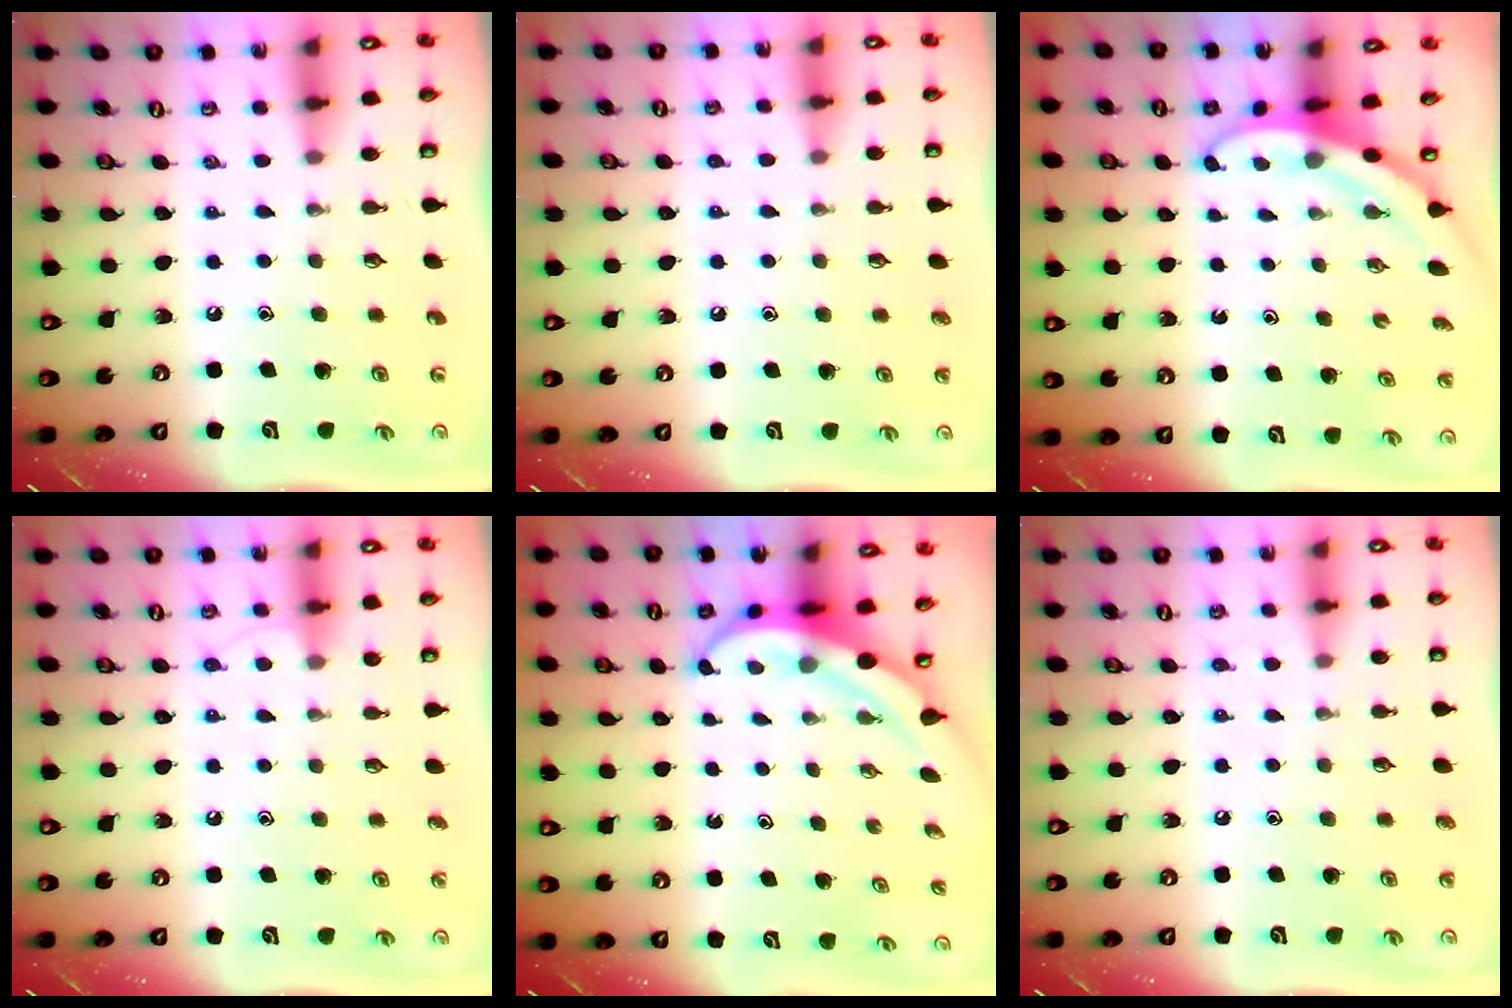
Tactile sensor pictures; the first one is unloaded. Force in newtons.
{"total": 2.9, "press": 2.8, "slide": 0.3}
{"total": 3.1, "press": 3.1, "slide": 0.2}
{"total": 4.3, "press": 4.2, "slide": 0.5}
{"total": 4.5, "press": 4.4, "slide": 0.5}
{"total": 4.0, "press": 4.0, "slide": 0.5}